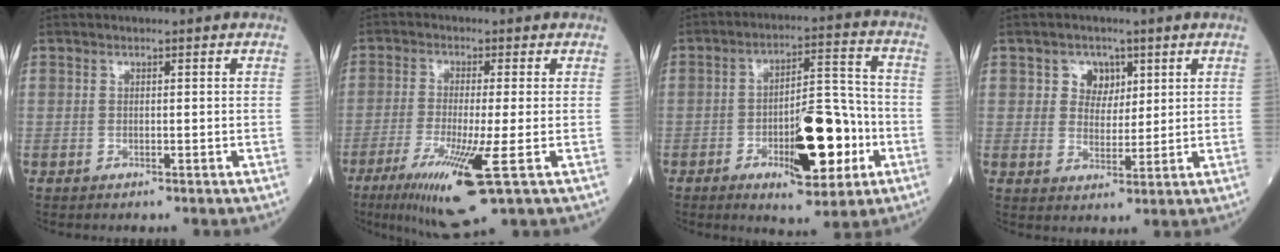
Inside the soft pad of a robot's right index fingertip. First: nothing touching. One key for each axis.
{"total": 11.3, "fx": -4.7, "fy": 0.1, "fz": 10.3, "tx": -0.195, "ty": -0.040, "tz": -0.076}
{"total": 13.3, "fx": -4.4, "fy": 4.2, "fz": 11.8, "tx": -0.178, "ty": 0.013, "tz": -0.060}
{"total": 4.3, "fx": 2.0, "fy": 3.5, "fz": 1.5, "tx": -0.019, "ty": 0.006, "tz": 0.033}